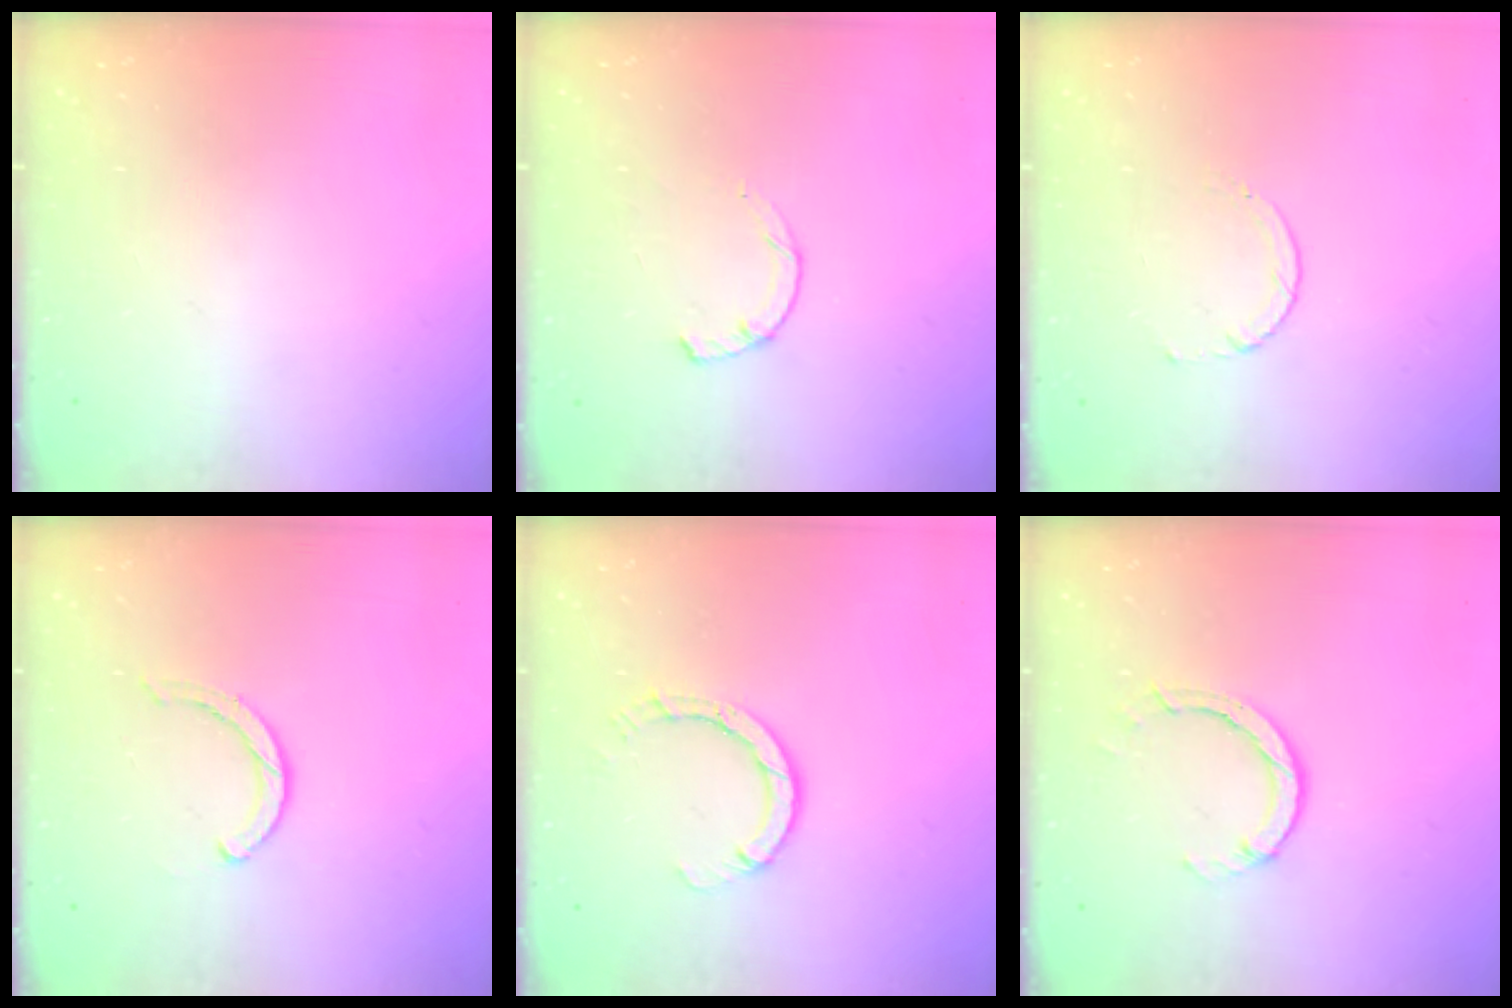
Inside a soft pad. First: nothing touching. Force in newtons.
{"total": 2.3, "press": 2.3, "slide": 0.4}
{"total": 1.7, "press": 1.7, "slide": 0.2}
{"total": 3.5, "press": 3.5, "slide": 0.3}
{"total": 4.5, "press": 4.5, "slide": 0.3}
{"total": 3.5, "press": 3.5, "slide": 0.4}